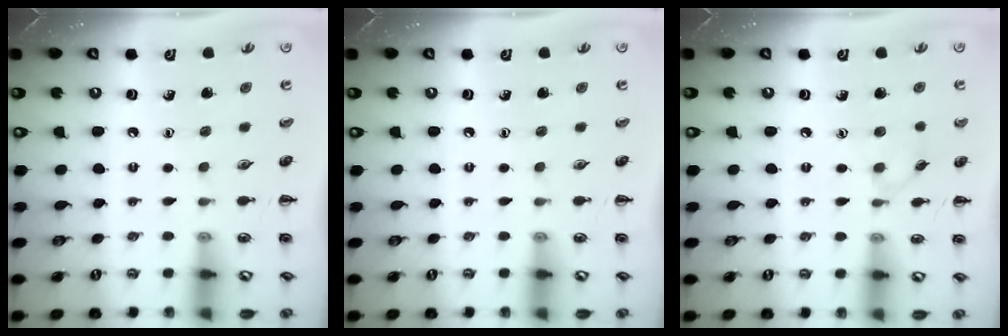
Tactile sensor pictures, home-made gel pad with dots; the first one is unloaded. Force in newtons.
{"total": 0.0}
{"total": 5.1, "press": 4.7, "slide": 1.7}